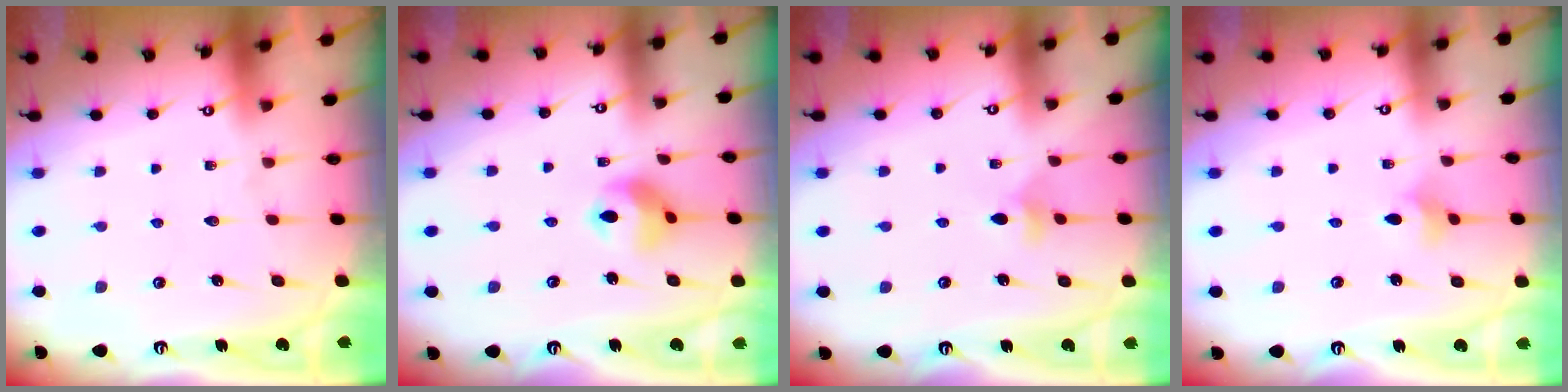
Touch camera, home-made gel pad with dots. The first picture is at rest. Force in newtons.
{"total": 9.6, "press": 9.4, "slide": 2.1}
{"total": 5.0, "press": 4.9, "slide": 0.9}
{"total": 3.4, "press": 3.4, "slide": 0.7}